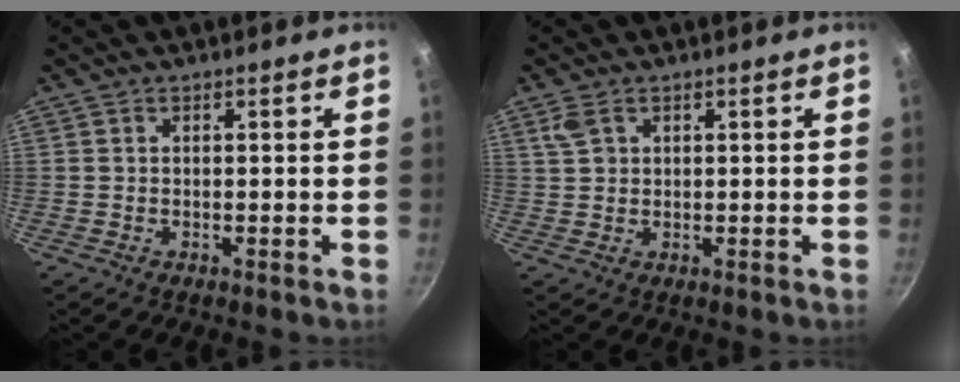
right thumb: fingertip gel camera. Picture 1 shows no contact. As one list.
[{"total": 3.3, "force": [1.7, 2.0, 2.0], "torque": [-0.037, 0.000, 0.038]}]